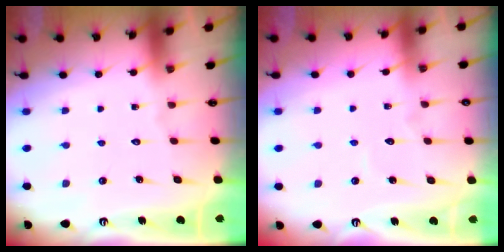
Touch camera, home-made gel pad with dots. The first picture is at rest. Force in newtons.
{"total": 2.9, "press": 2.9, "slide": 0.3}